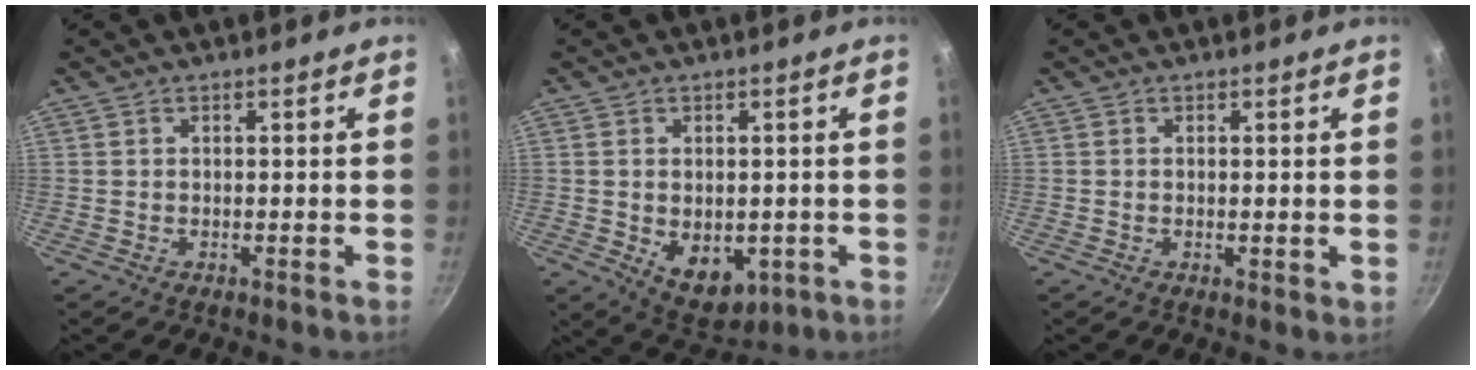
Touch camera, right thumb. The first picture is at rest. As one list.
[{"total": 9.0, "force": [-1.6, 6.1, 6.5], "torque": [-0.069, -0.008, -0.005]}, {"total": 2.7, "force": [0.5, 1.4, 2.2], "torque": [-0.028, -0.006, 0.006]}]